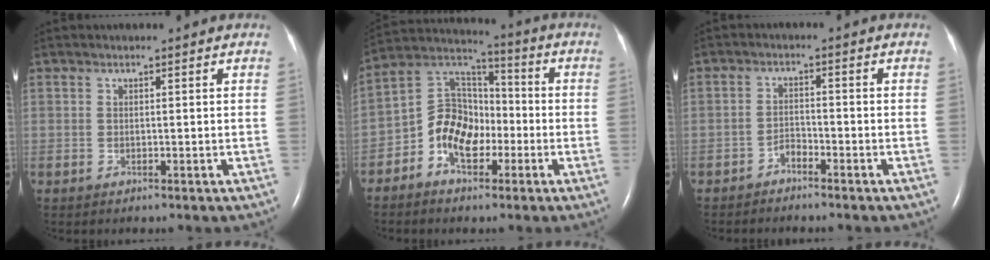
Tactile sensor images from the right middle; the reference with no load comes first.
{"total": 10.0, "force": [-3.8, 6.8, 6.3], "torque": [-0.133, 0.035, -0.071]}
{"total": 1.9, "force": [-1.7, 0.5, 0.6], "torque": [-0.009, 0.001, -0.032]}